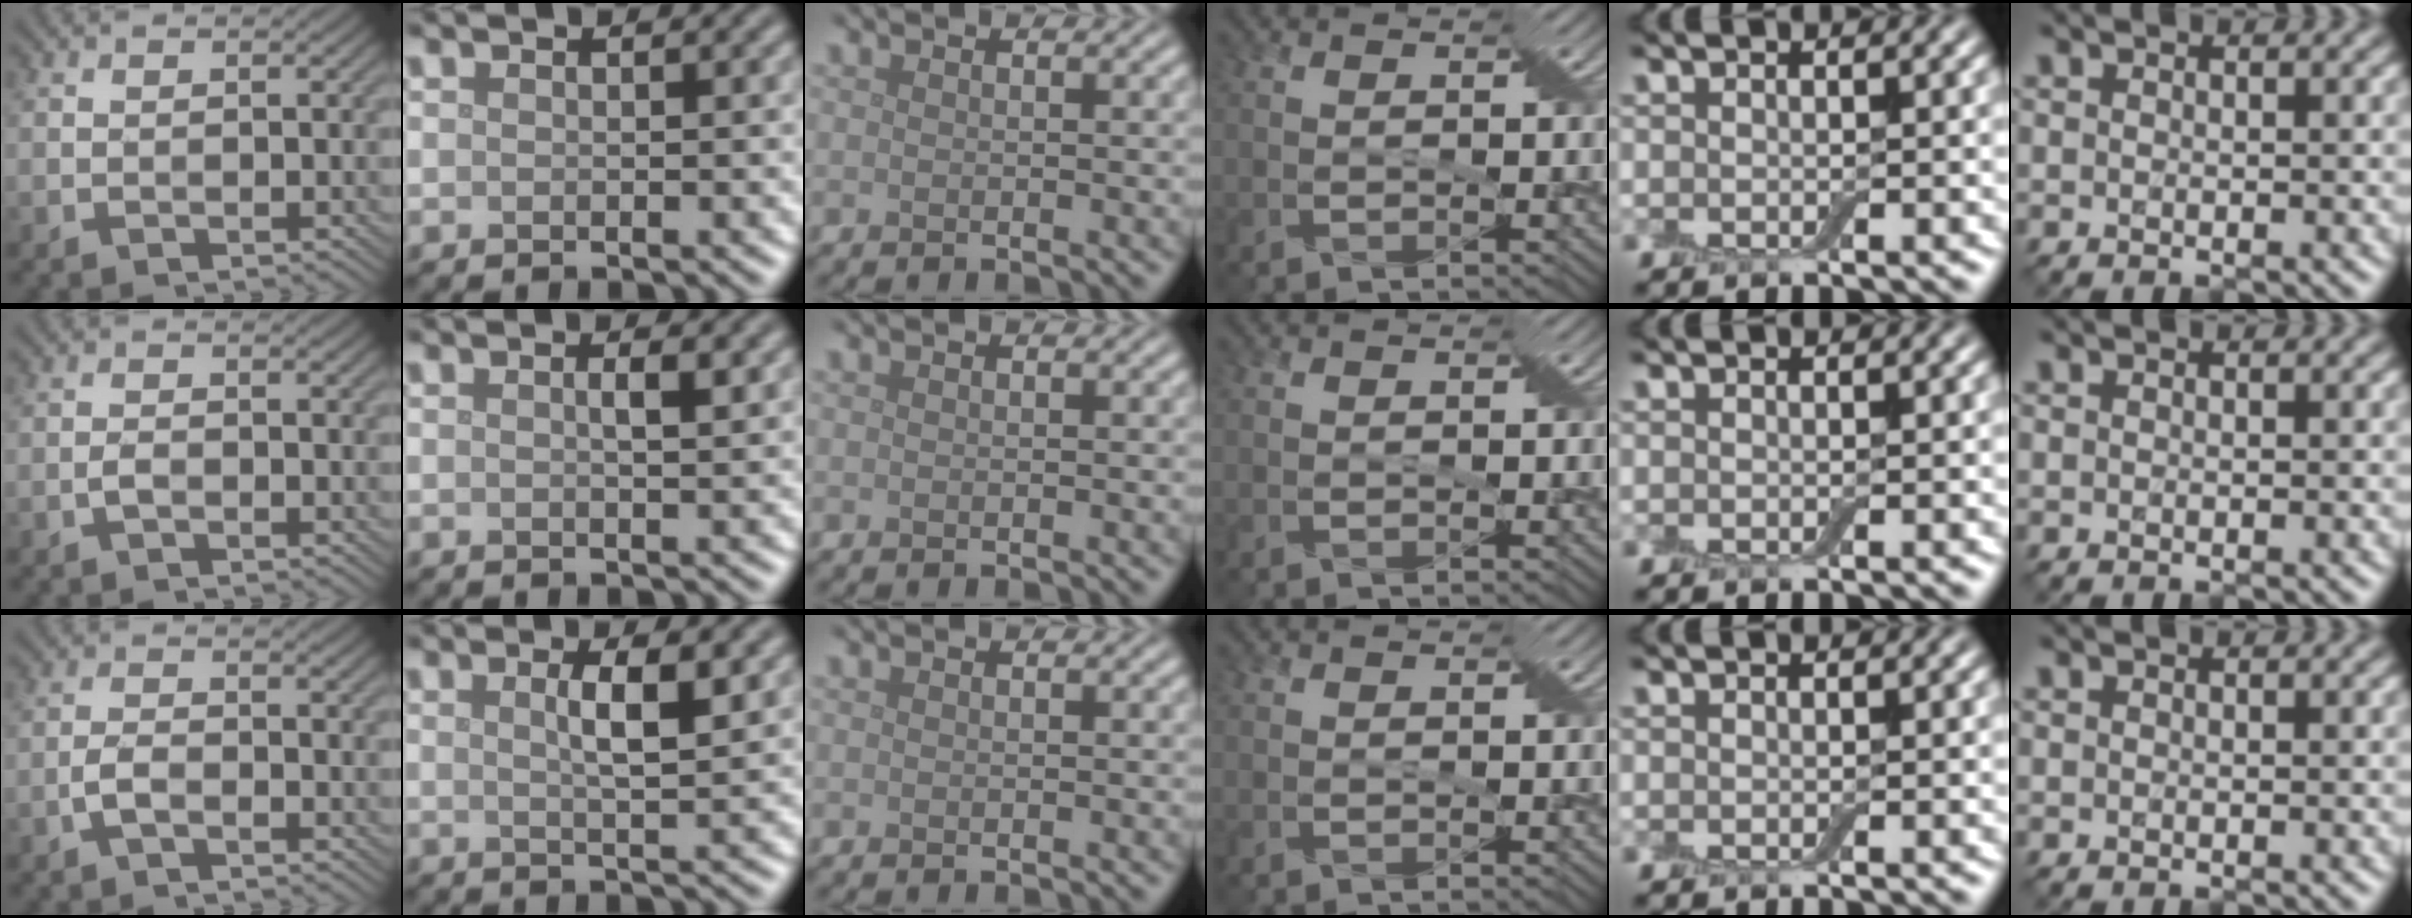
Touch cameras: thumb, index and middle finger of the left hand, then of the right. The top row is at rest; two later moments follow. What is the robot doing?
{"motion": "squeeze", "object": "air blower"}